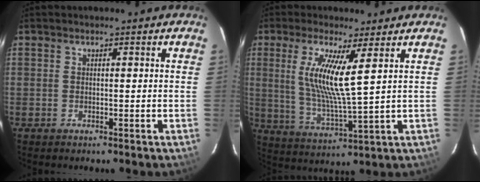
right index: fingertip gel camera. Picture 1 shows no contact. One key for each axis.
{"total": 10.1, "fx": 3.5, "fy": 0.4, "fz": 9.5, "tx": -0.188, "ty": -0.015, "tz": 0.068}